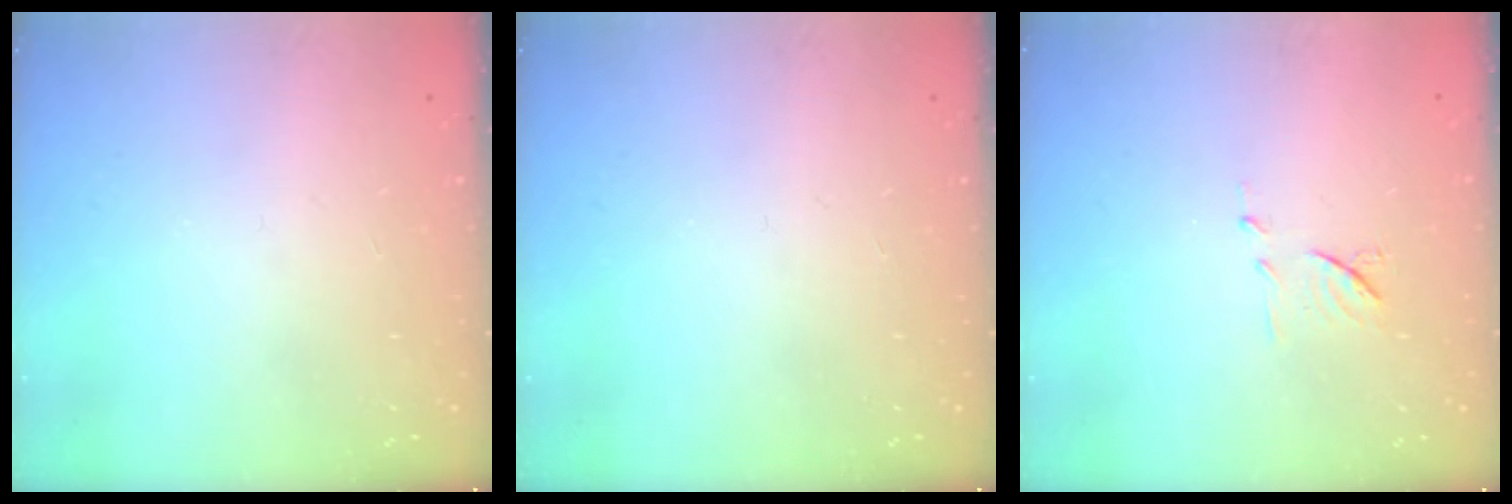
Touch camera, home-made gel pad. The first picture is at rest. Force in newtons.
{"total": 0.0}
{"total": 7.0, "press": 7.0, "slide": 0.6}